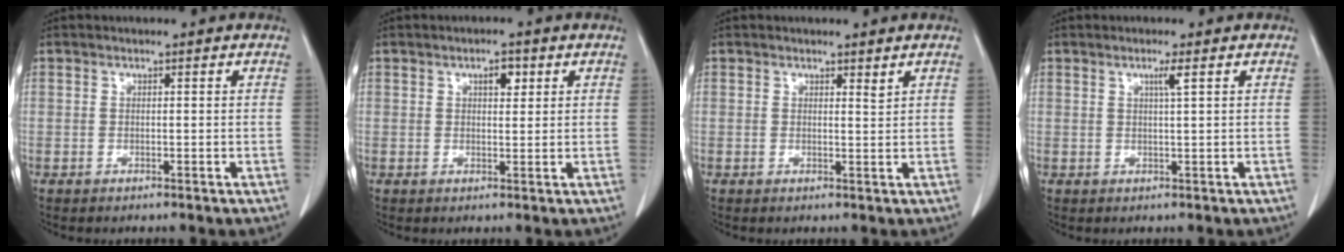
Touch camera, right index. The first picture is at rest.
{"total": 2.4, "force": [1.1, 1.0, 1.9], "torque": [-0.029, 0.000, 0.018]}
{"total": 1.0, "force": [0.8, 0.1, 0.5], "torque": [-0.008, -0.007, 0.014]}
{"total": 1.7, "force": [0.8, -0.4, 1.5], "torque": [-0.030, -0.003, 0.015]}